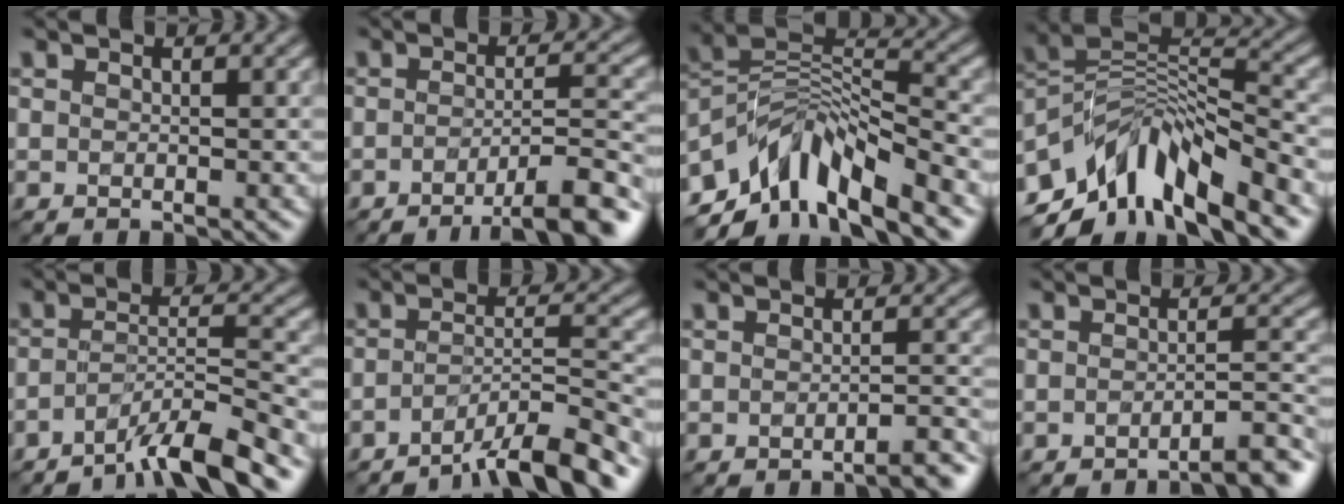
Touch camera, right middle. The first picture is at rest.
{"total": 6.5, "force": [-3.8, 1.4, 5.1], "torque": [-0.066, 0.011, -0.059]}
{"total": 8.7, "force": [-6.0, 3.6, 5.2], "torque": [-0.077, 0.010, -0.123]}
{"total": 9.6, "force": [-6.0, 3.9, 6.3], "torque": [-0.101, 0.014, -0.119]}
{"total": 5.7, "force": [-4.1, 0.8, 3.8], "torque": [-0.059, 0.010, -0.078]}
{"total": 6.5, "force": [-4.8, 1.2, 4.2], "torque": [-0.062, 0.010, -0.080]}
{"total": 2.7, "force": [-1.9, 0.5, 1.7], "torque": [-0.013, 0.013, -0.037]}
{"total": 4.0, "force": [-3.0, 0.8, 2.5], "torque": [-0.019, 0.021, -0.049]}